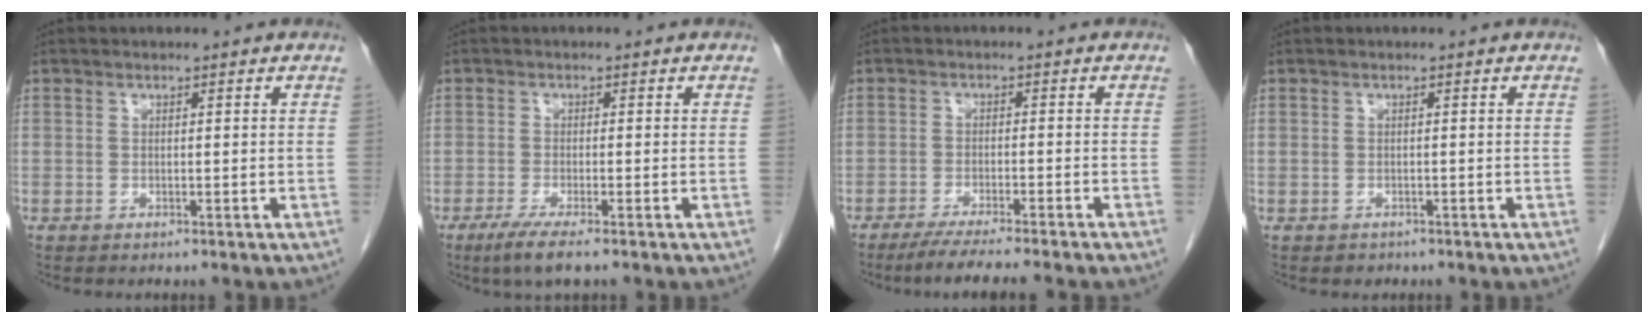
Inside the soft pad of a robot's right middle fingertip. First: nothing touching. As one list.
[{"total": 4.4, "force": [-2.9, 0.1, 3.3], "torque": [-0.068, -0.015, -0.053]}, {"total": 8.7, "force": [-7.3, -0.9, 4.7], "torque": [-0.057, -0.024, -0.112]}, {"total": 0.9, "force": [-0.7, 0.6, 0.0], "torque": [-0.007, 0.000, -0.008]}]